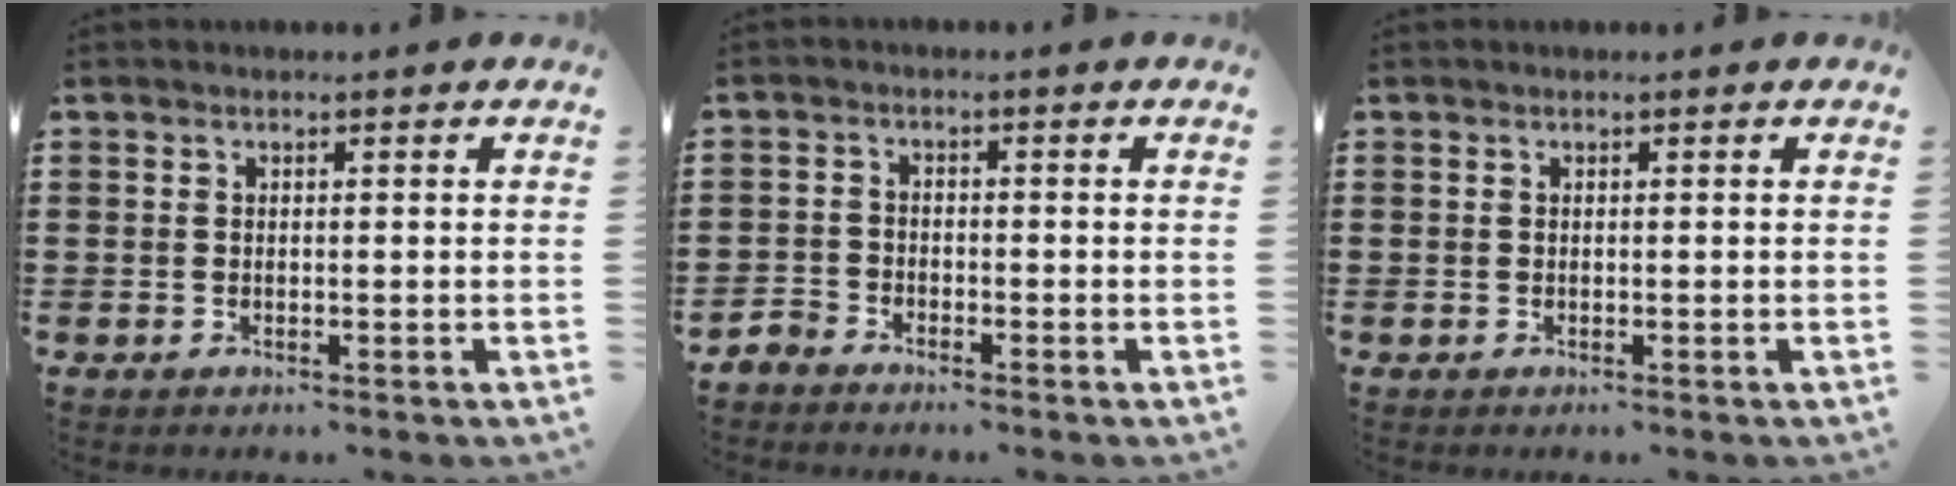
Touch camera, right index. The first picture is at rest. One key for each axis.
{"total": 2.3, "fx": -2.2, "fy": 0.6, "fz": 0.1, "tx": -0.016, "ty": -0.002, "tz": -0.051}
{"total": 0.0}